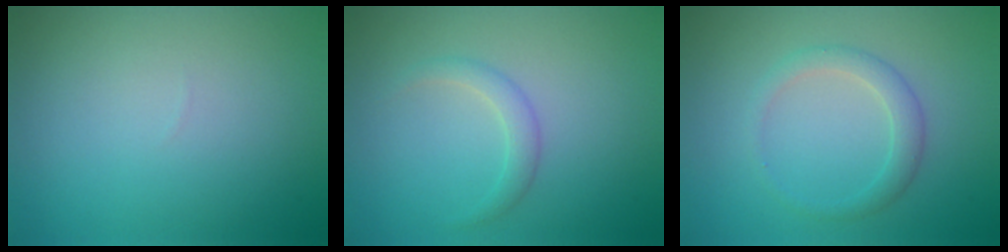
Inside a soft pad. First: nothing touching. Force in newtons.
{"total": 1.6, "press": 1.6, "slide": 0.1}
{"total": 1.5, "press": 1.5, "slide": 0.0}